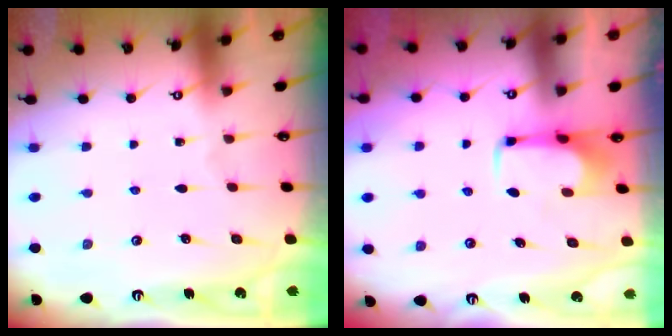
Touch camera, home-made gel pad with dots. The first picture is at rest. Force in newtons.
{"total": 2.0, "press": 2.0, "slide": 0.2}